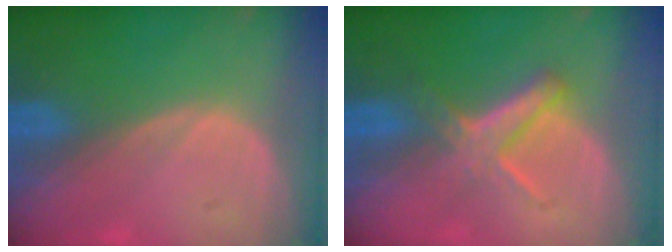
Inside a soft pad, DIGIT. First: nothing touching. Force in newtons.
{"total": 5.8, "press": 5.1, "slide": 2.6}